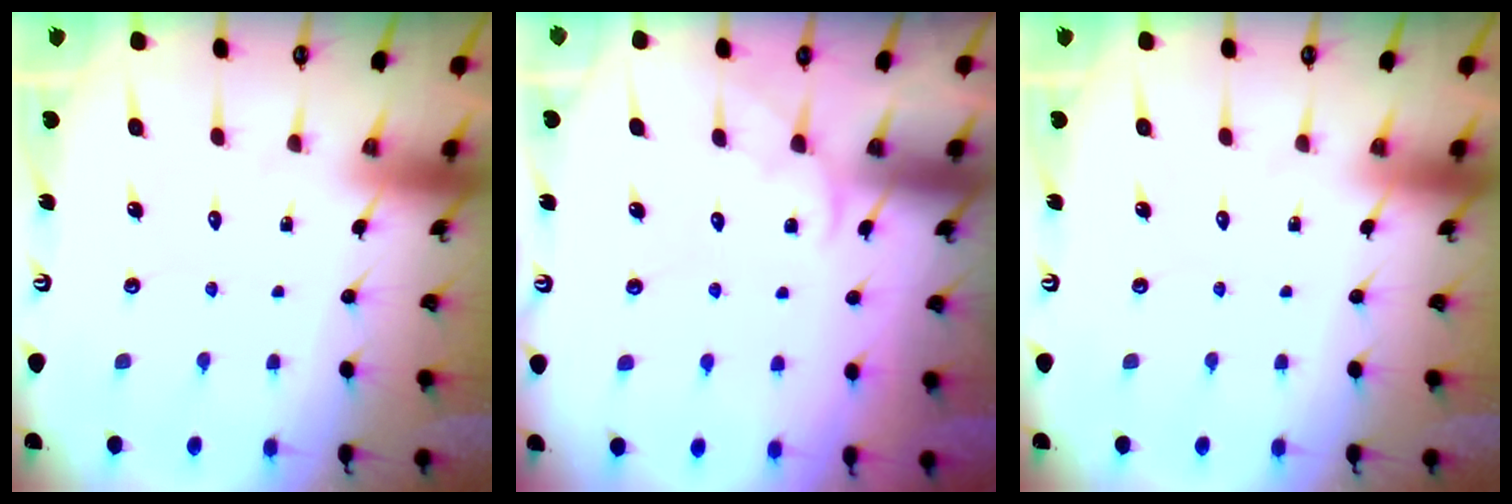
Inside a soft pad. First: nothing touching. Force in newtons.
{"total": 3.0, "press": 3.0, "slide": 0.3}
{"total": 0.0}